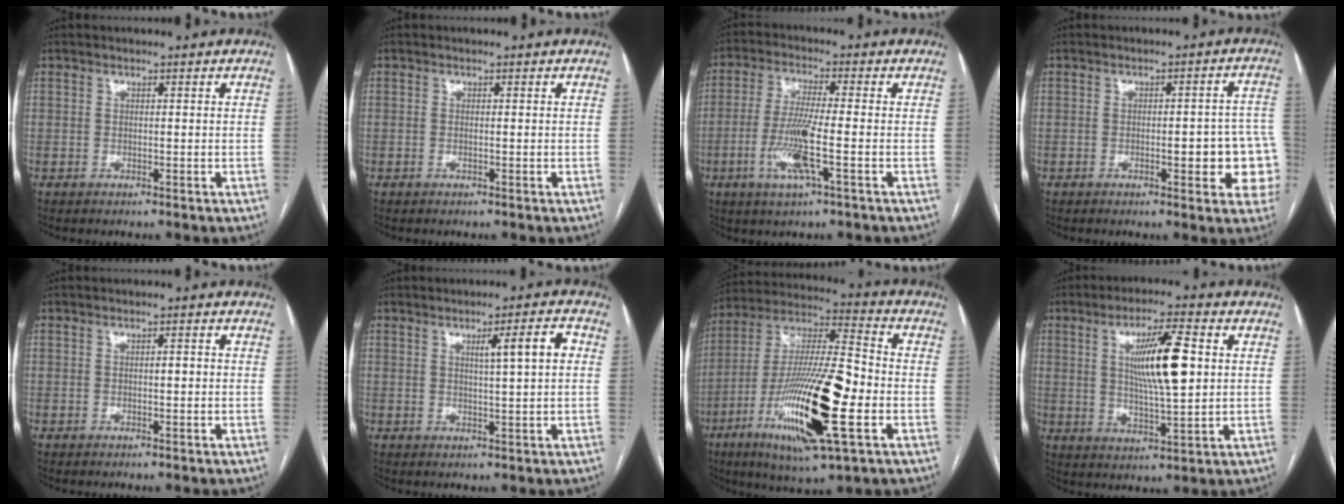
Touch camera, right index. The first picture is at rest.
{"total": 0.0}
{"total": 8.7, "force": [-2.7, 0.3, 8.3], "torque": [-0.174, -0.009, -0.053]}
{"total": 9.3, "force": [-2.3, 2.8, 8.6], "torque": [-0.086, 0.022, -0.023]}
{"total": 1.0, "force": [-0.1, 0.3, 1.0], "torque": [-0.012, 0.003, -0.002]}
{"total": 5.2, "force": [1.3, -0.1, 5.1], "torque": [-0.076, 0.004, 0.020]}
{"total": 23.3, "force": [-7.1, 3.7, 21.9], "torque": [-0.425, -0.023, -0.119]}
{"total": 11.1, "force": [2.2, 1.5, 10.8], "torque": [-0.188, 0.002, 0.041]}